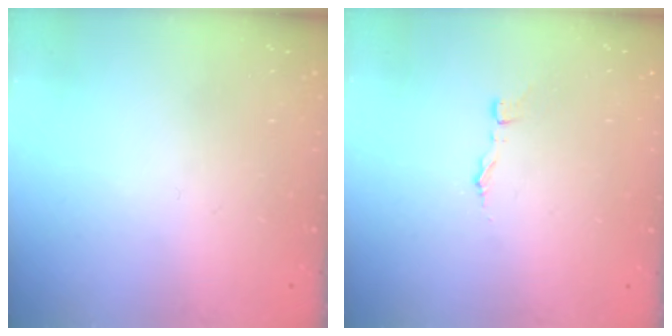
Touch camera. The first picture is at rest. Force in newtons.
{"total": 1.7, "press": 1.7, "slide": 0.1}